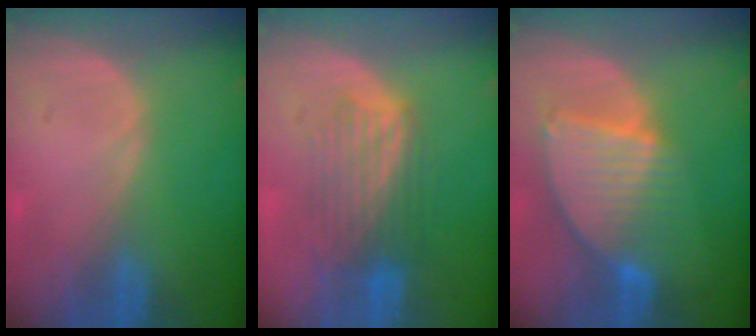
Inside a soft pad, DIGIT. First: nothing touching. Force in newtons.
{"total": 6.3, "press": 6.3, "slide": 0.5}
{"total": 8.6, "press": 7.5, "slide": 4.2}